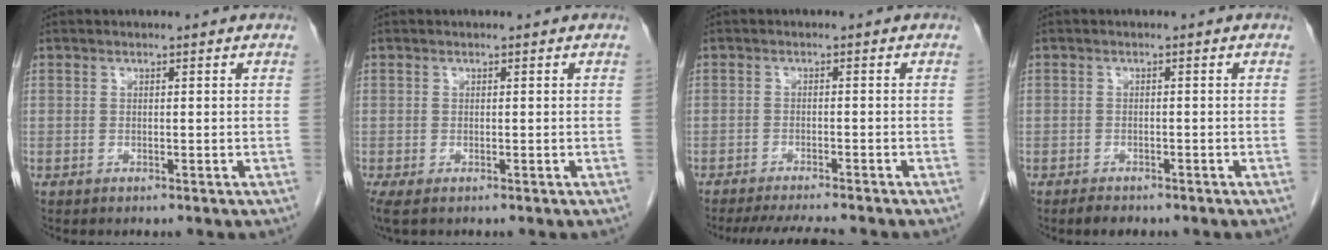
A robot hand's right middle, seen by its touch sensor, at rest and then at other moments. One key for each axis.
{"total": 0.0}
{"total": 7.1, "fx": -6.3, "fy": 0.3, "fz": 3.1, "tx": -0.046, "ty": -0.018, "tz": -0.098}
{"total": 1.9, "fx": -1.6, "fy": 0.9, "fz": 0.8, "tx": -0.022, "ty": -0.004, "tz": -0.020}